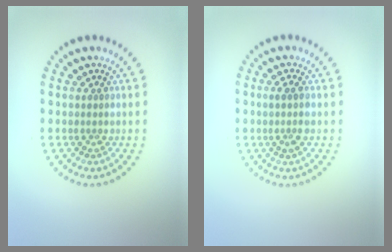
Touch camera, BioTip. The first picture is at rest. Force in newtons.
{"total": 1.4, "press": 1.3, "slide": 0.7}